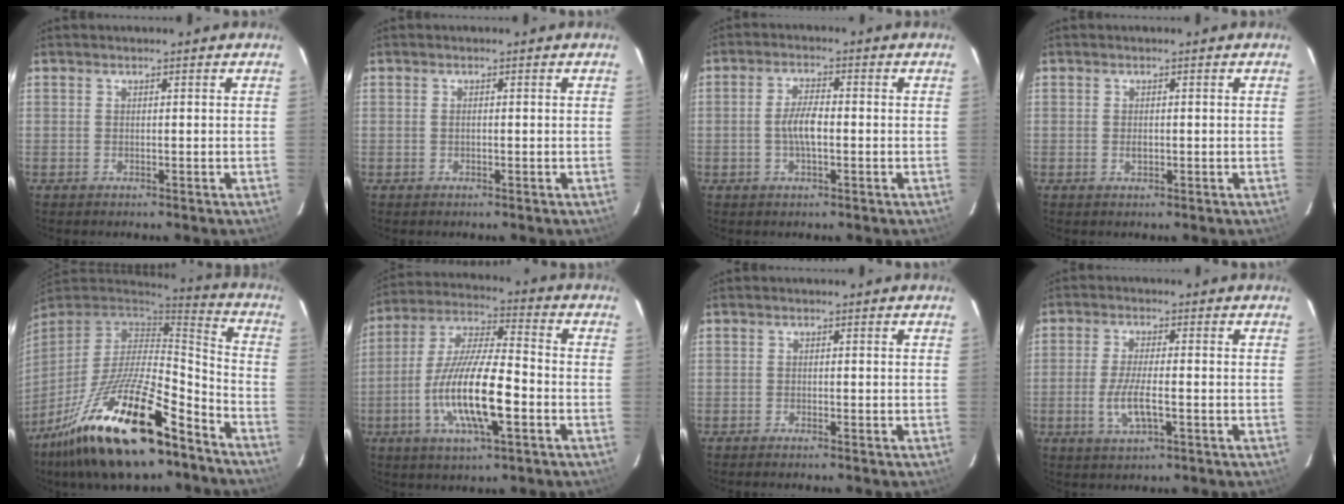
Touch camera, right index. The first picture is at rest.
{"total": 0.5, "force": [-0.1, 0.2, 0.5], "torque": [-0.011, 0.001, -0.002]}
{"total": 4.7, "force": [-0.9, 1.5, 4.3], "torque": [-0.087, 0.005, -0.016]}
{"total": 1.3, "force": [-0.2, 0.8, 1.0], "torque": [-0.018, 0.001, -0.002]}
{"total": 26.2, "force": [-16.9, 8.1, 18.4], "torque": [-0.354, -0.028, -0.286]}
{"total": 15.7, "force": [-4.9, 3.7, 14.4], "torque": [-0.288, -0.010, -0.094]}
{"total": 0.8, "force": [-0.7, 0.0, 0.3], "torque": [-0.007, -0.001, -0.015]}
{"total": 6.2, "force": [-1.9, 1.7, 5.7], "torque": [-0.114, -0.010, -0.036]}